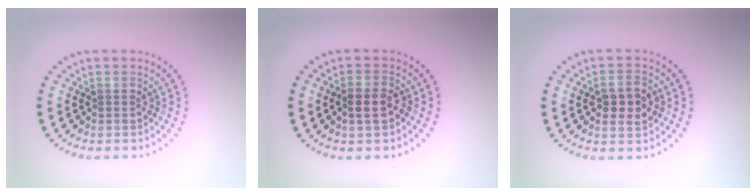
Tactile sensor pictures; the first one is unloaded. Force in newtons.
{"total": 2.5, "press": 2.4, "slide": 0.6}
{"total": 2.9, "press": 2.9, "slide": 0.1}